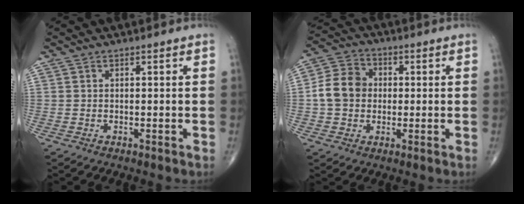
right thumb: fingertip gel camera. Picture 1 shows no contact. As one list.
[{"total": 9.2, "force": [0.0, 7.7, 5.0], "torque": [-0.077, 0.022, -0.011]}]